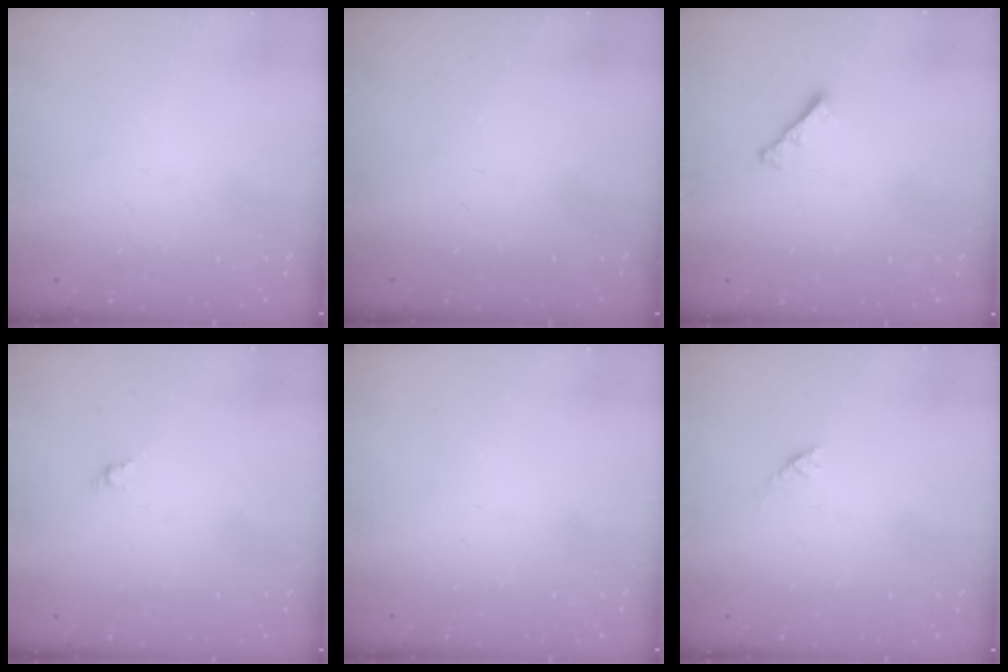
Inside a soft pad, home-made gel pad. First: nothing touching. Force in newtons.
{"total": 0.0}
{"total": 2.8, "press": 2.7, "slide": 0.6}
{"total": 1.6, "press": 1.5, "slide": 0.5}
{"total": 0.0}
{"total": 2.7, "press": 2.6, "slide": 0.4}